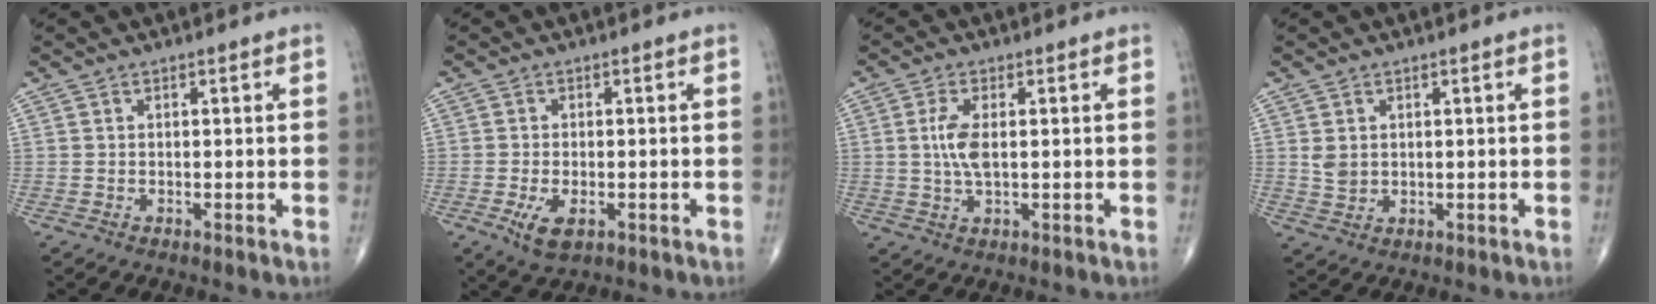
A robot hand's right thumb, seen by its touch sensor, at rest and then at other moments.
{"total": 4.7, "force": [-1.7, 2.2, 3.7], "torque": [-0.068, -0.005, -0.025]}
{"total": 4.9, "force": [0.4, 1.9, 4.5], "torque": [-0.100, -0.001, 0.008]}
{"total": 2.6, "force": [0.7, 2.0, 1.5], "torque": [-0.021, -0.007, 0.020]}